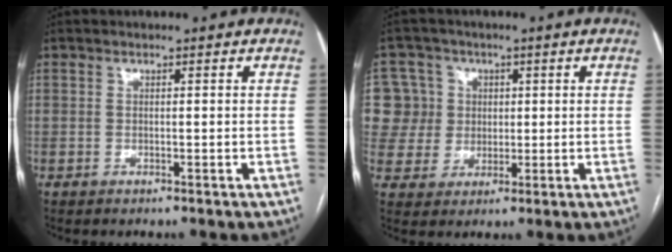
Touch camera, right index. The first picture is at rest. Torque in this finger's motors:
{"motor_torque": [0.48, 0.34, 0.21, 0.03]}